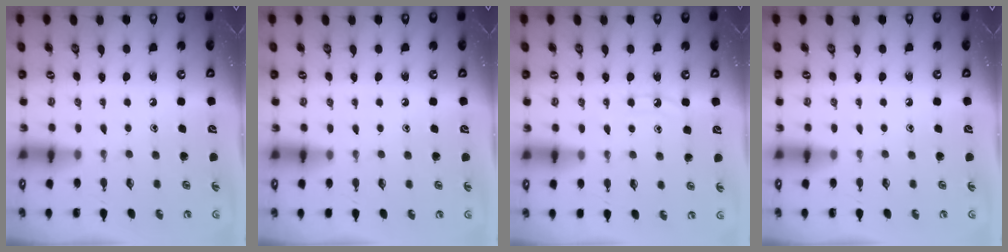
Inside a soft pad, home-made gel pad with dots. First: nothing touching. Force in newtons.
{"total": 2.7, "press": 2.6, "slide": 0.4}
{"total": 6.1, "press": 6.1, "slide": 0.8}
{"total": 0.0}